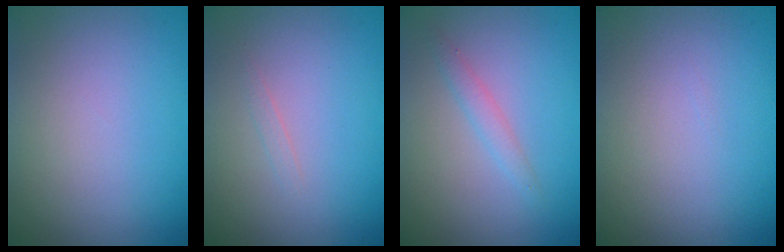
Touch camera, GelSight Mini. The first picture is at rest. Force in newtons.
{"total": 0.5, "press": 0.5, "slide": 0.1}
{"total": 1.4, "press": 1.4, "slide": 0.1}
{"total": 0.0}